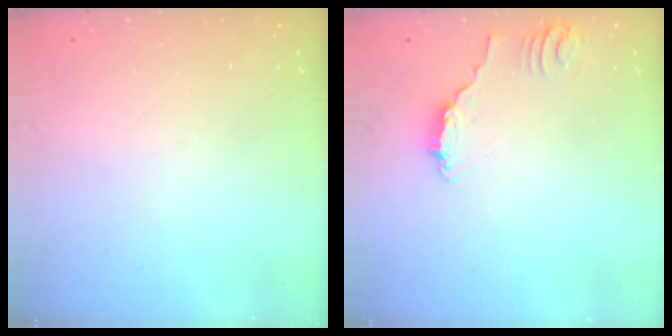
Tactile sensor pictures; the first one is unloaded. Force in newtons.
{"total": 2.4, "press": 2.4, "slide": 0.1}